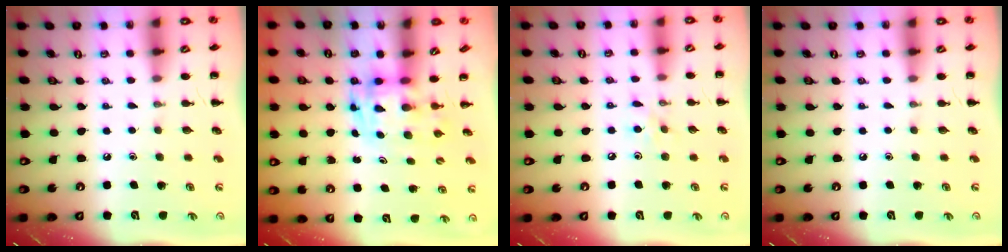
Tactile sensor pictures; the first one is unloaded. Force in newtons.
{"total": 3.4, "press": 3.4, "slide": 0.6}
{"total": 5.4, "press": 5.1, "slide": 1.9}
{"total": 0.0}